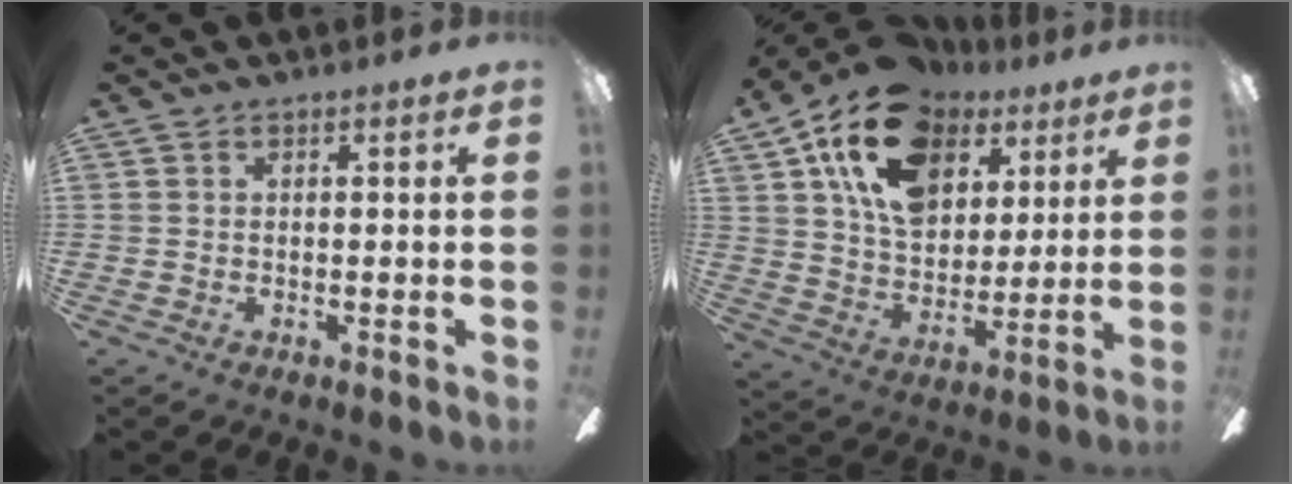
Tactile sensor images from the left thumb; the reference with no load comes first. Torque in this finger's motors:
{"motor_torque": [0.66, 0.92, 1.59, -1.18, 0.19]}